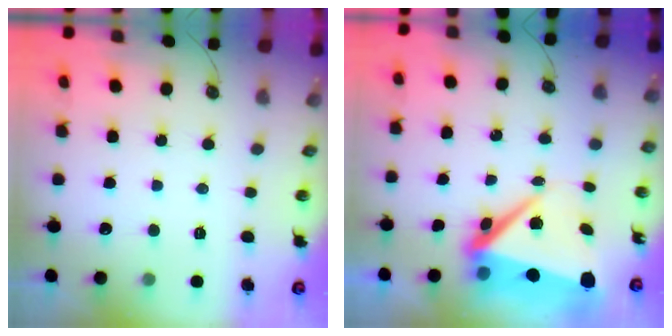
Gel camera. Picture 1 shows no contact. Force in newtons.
{"total": 10.2, "press": 8.8, "slide": 5.2}